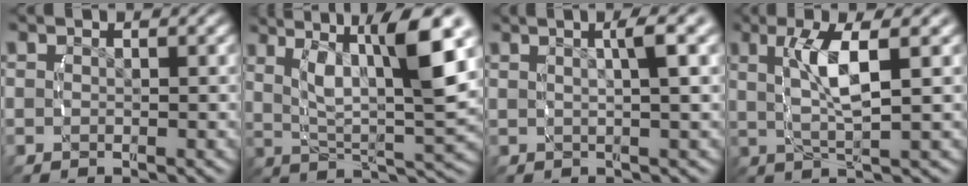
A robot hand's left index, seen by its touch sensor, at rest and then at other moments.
{"total": 10.9, "force": [3.6, 4.2, 9.4], "torque": [-0.139, 0.005, 0.060]}
{"total": 4.4, "force": [2.3, 0.7, 3.7], "torque": [-0.044, 0.020, 0.029]}
{"total": 5.0, "force": [1.3, 0.6, 4.7], "torque": [-0.098, 0.003, 0.028]}